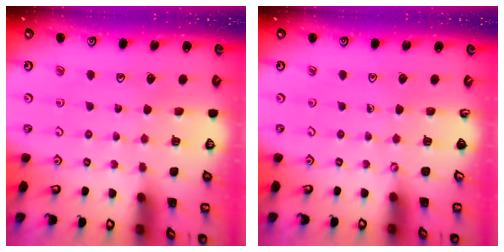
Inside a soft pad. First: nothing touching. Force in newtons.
{"total": 0.0}